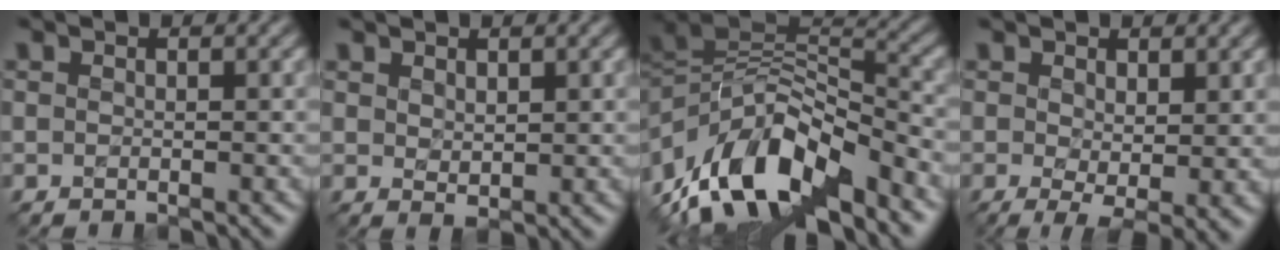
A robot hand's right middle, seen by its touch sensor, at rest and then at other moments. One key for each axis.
{"total": 1.1, "fx": 1.0, "fy": 0.4, "fz": 0.1, "tx": -0.006, "ty": -0.003, "tz": 0.024}
{"total": 11.9, "fx": -6.4, "fy": 5.5, "fz": 8.5, "tx": -0.163, "ty": 0.018, "tz": -0.116}
{"total": 3.2, "fx": 0.0, "fy": 1.3, "fz": 3.0, "tx": -0.052, "ty": -0.012, "tz": 0.004}